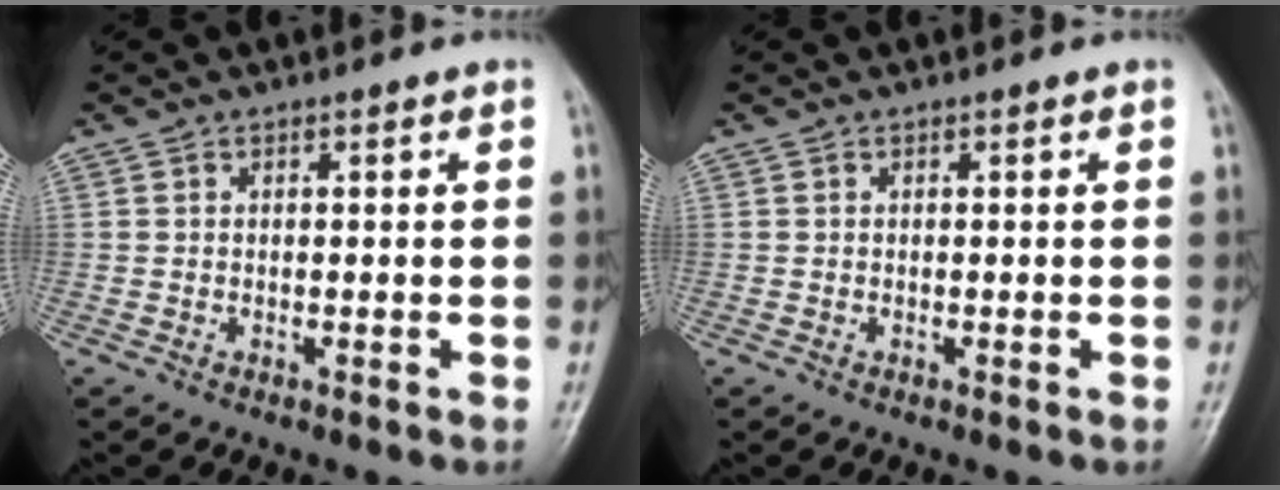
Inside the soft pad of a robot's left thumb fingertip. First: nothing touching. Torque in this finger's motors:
{"motor_torque": [0.00, 0.00, 0.00, -0.01, 0.00]}